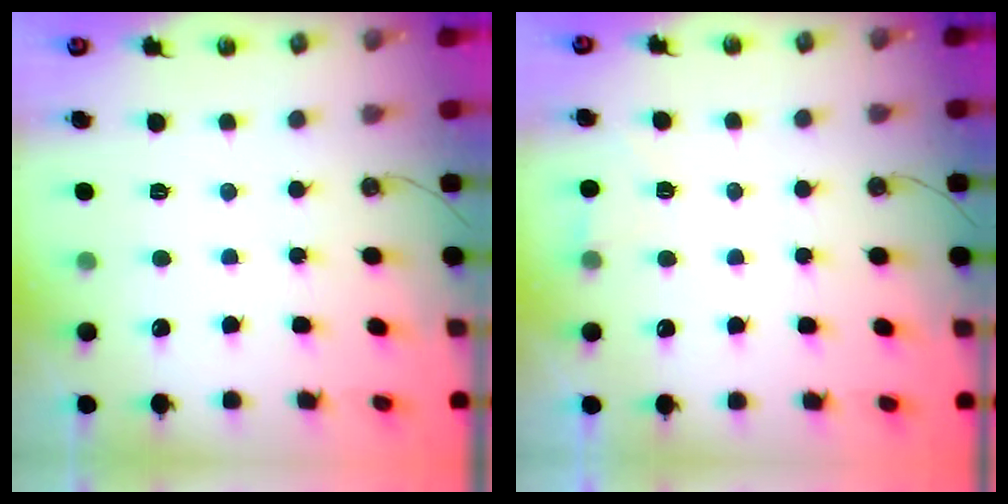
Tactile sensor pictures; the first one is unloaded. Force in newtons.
{"total": 4.0, "press": 2.5, "slide": 3.1}